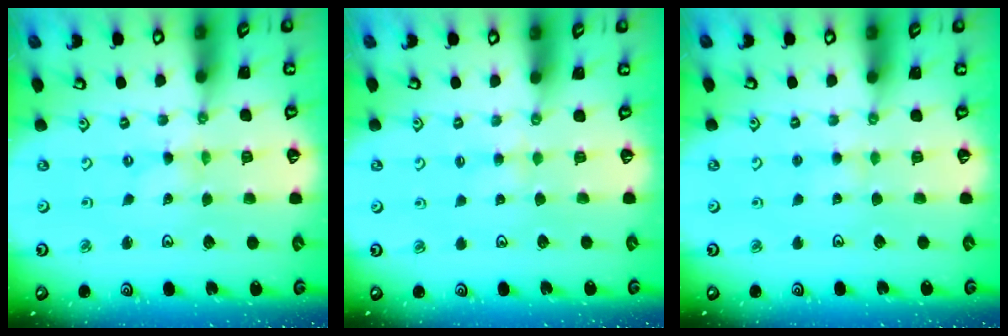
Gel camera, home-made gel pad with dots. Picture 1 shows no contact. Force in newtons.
{"total": 2.0, "press": 2.0, "slide": 0.3}
{"total": 3.0, "press": 3.0, "slide": 0.3}